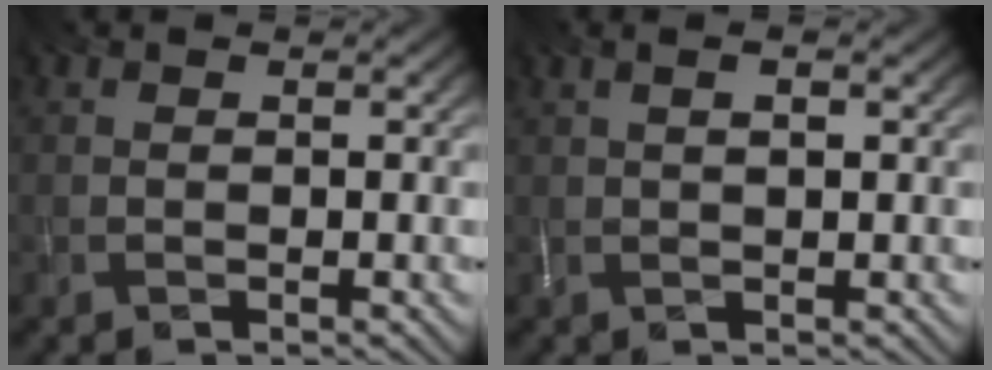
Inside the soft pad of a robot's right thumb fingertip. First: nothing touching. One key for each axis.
{"total": 2.1, "fx": 0.7, "fy": 0.5, "fz": 1.9, "tx": -0.033, "ty": 0.002, "tz": 0.017}